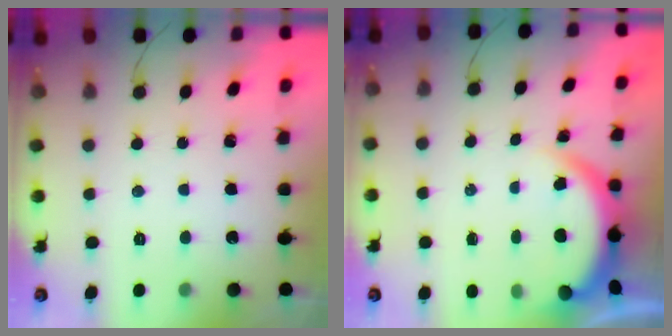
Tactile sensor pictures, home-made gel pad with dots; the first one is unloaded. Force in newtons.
{"total": 3.8, "press": 3.8, "slide": 0.2}